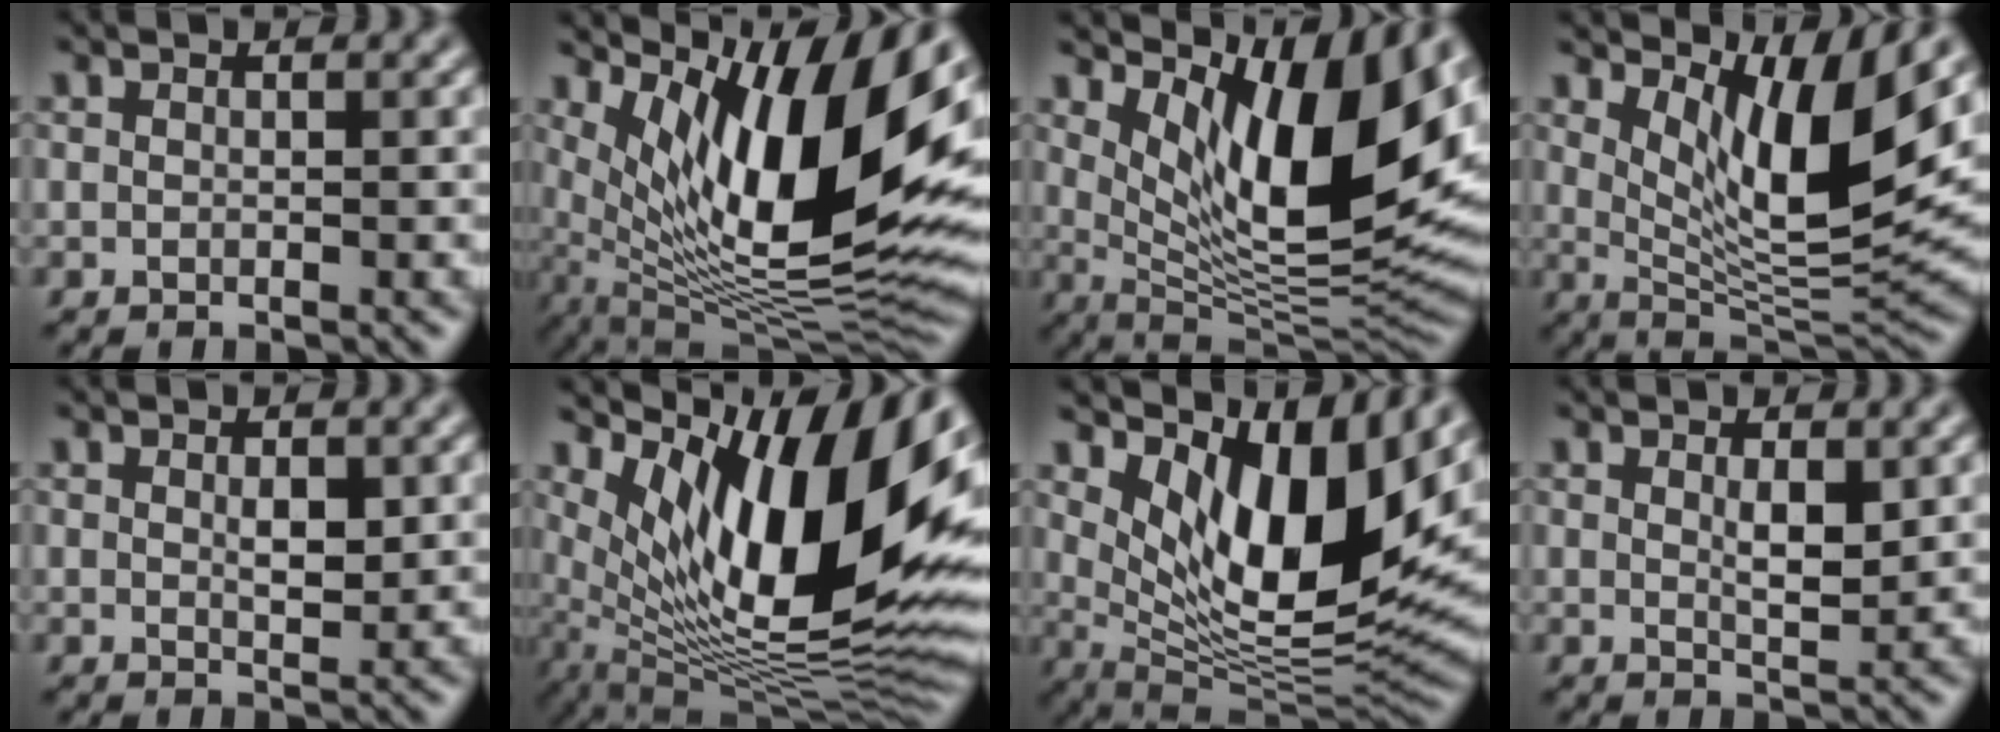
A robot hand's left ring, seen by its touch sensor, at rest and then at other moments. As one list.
[{"total": 14.0, "force": [5.1, 4.7, 12.2], "torque": [-0.212, -0.007, 0.093]}, {"total": 13.7, "force": [4.9, 4.8, 11.8], "torque": [-0.176, -0.010, 0.092]}, {"total": 9.5, "force": [4.1, 2.6, 8.1], "torque": [-0.129, -0.022, 0.078]}, {"total": 1.7, "force": [0.4, 0.8, 1.5], "torque": [-0.026, -0.003, 0.010]}, {"total": 15.6, "force": [5.4, 5.7, 13.5], "torque": [-0.220, -0.009, 0.087]}, {"total": 11.8, "force": [4.2, 4.7, 10.0], "torque": [-0.156, -0.024, 0.085]}, {"total": 2.1, "force": [0.7, 0.6, 1.9], "torque": [-0.034, -0.006, 0.015]}]